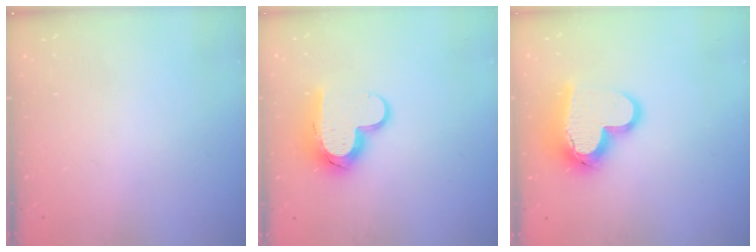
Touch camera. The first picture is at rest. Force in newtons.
{"total": 13.6, "press": 13.5, "slide": 1.3}
{"total": 15.9, "press": 15.7, "slide": 2.2}